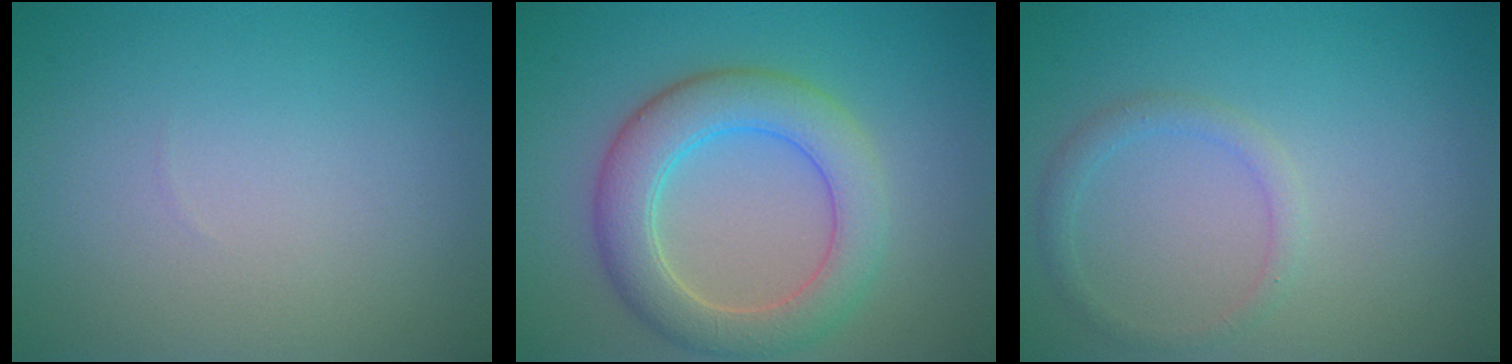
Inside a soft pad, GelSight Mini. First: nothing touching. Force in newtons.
{"total": 5.9, "press": 5.9, "slide": 0.1}
{"total": 1.5, "press": 1.5, "slide": 0.1}